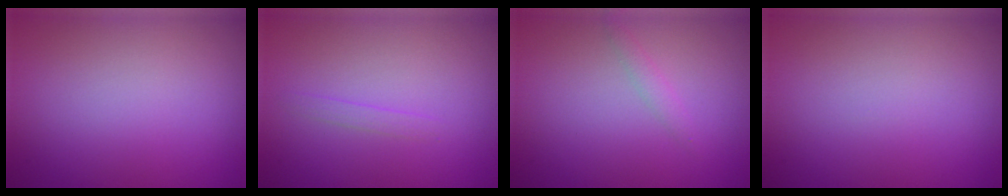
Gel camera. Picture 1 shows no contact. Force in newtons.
{"total": 0.7, "press": 0.7, "slide": 0.1}
{"total": 0.9, "press": 0.9, "slide": 0.0}
{"total": 0.0}